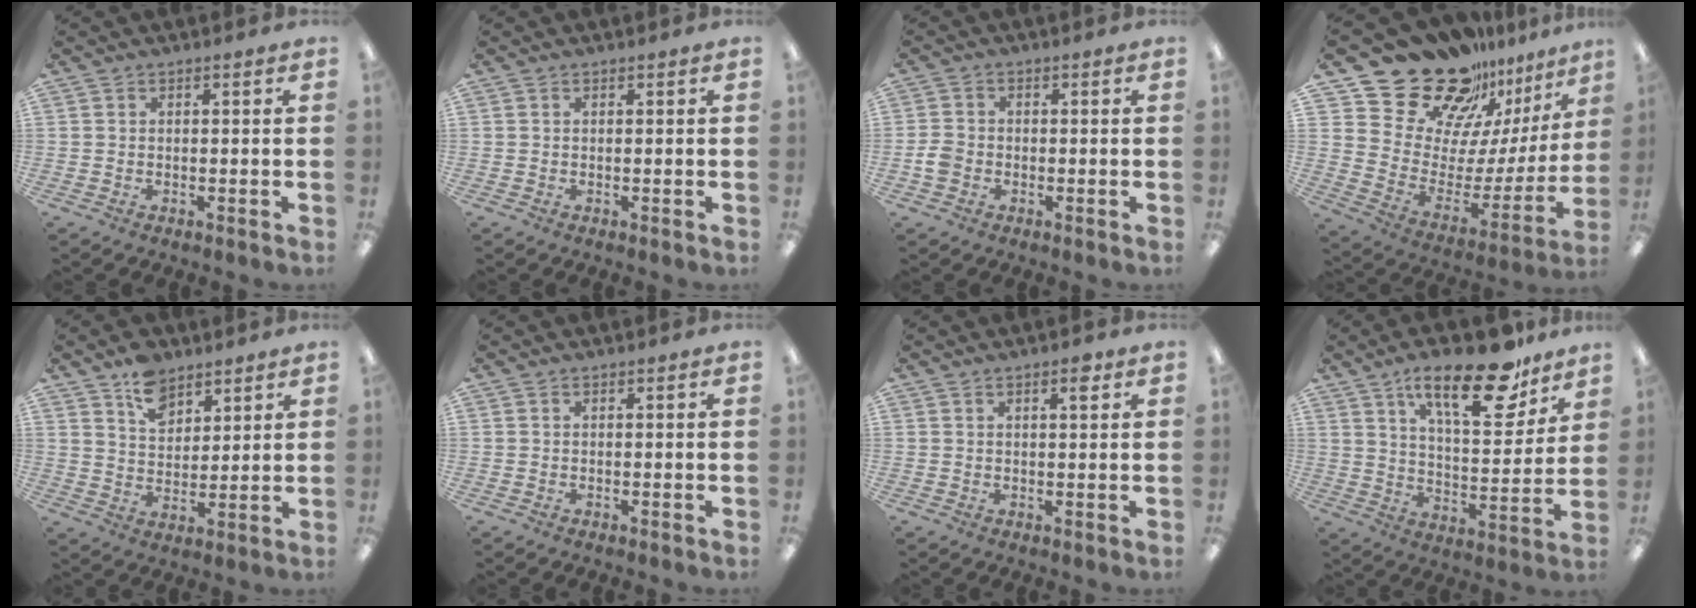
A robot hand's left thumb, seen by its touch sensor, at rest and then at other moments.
{"total": 0.0}
{"total": 3.5, "force": [-1.1, 2.9, 1.7], "torque": [-0.033, 0.007, -0.022]}
{"total": 24.3, "force": [20.0, 11.2, 8.1], "torque": [-0.137, -0.143, 0.372]}
{"total": 8.9, "force": [6.3, 5.4, 3.0], "torque": [-0.043, -0.034, 0.116]}
{"total": 0.0}
{"total": 2.6, "force": [1.6, 0.7, 1.9], "torque": [-0.026, -0.004, 0.024]}
{"total": 21.5, "force": [14.3, 7.9, 14.1], "torque": [-0.211, -0.078, 0.232]}